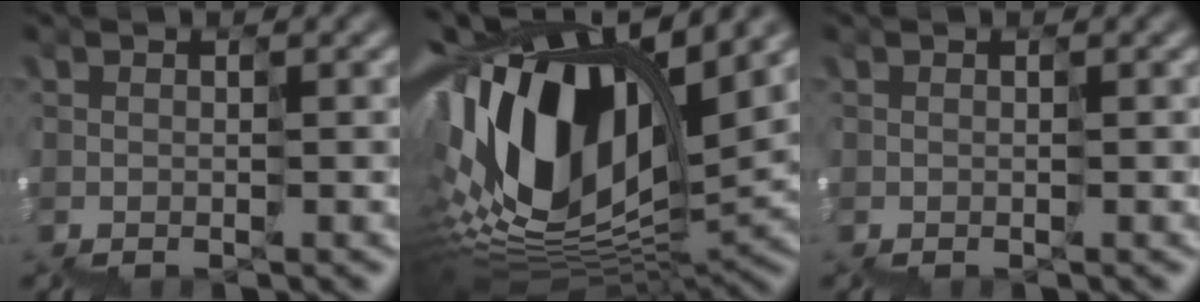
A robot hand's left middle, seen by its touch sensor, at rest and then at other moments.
{"total": 15.0, "force": [4.3, 7.6, 12.2], "torque": [-0.264, 0.022, 0.077]}
{"total": 0.0}